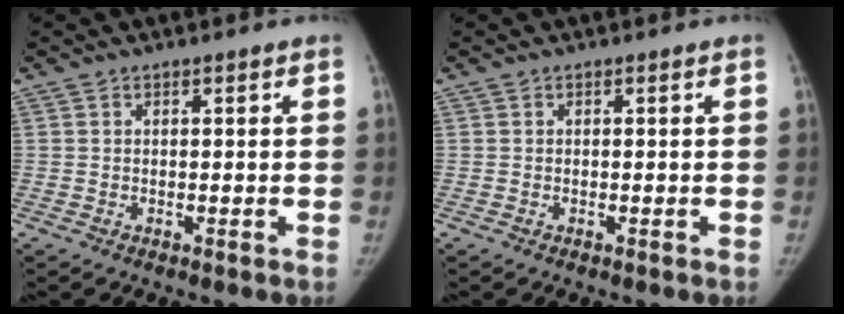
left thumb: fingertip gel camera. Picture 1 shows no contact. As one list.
[{"total": 0.0}]